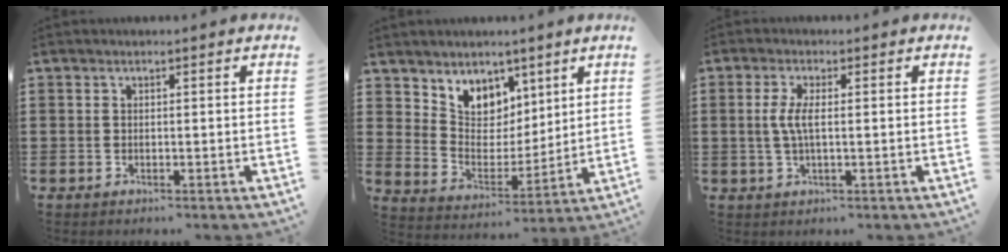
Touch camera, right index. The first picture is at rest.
{"total": 6.8, "force": [5.1, 4.6, 0.3], "torque": [-0.049, -0.034, 0.099]}
{"total": 3.7, "force": [0.1, 0.9, 3.6], "torque": [-0.080, -0.004, -0.006]}